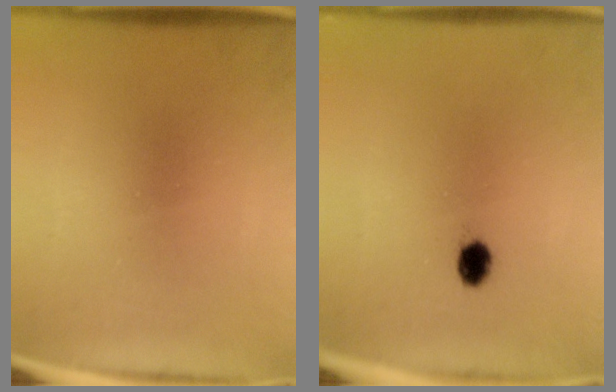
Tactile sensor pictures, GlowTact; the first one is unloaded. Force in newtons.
{"total": 2.9}